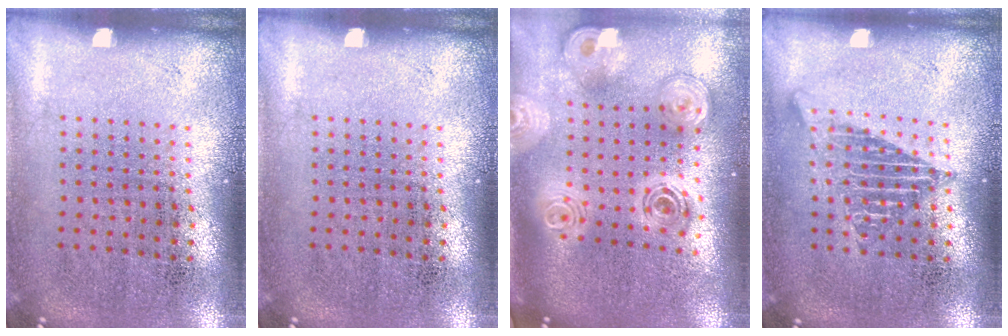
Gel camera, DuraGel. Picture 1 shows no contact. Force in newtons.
{"total": 0.0}
{"total": 2.7, "press": 1.9, "slide": 1.9}
{"total": 1.3, "press": 1.3, "slide": 0.1}